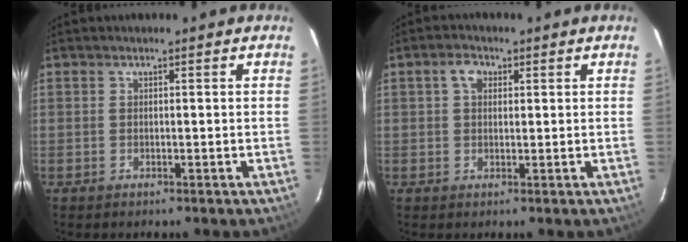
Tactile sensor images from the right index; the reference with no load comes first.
{"total": 3.0, "force": [1.0, 2.1, 1.9], "torque": [-0.032, 0.011, 0.017]}